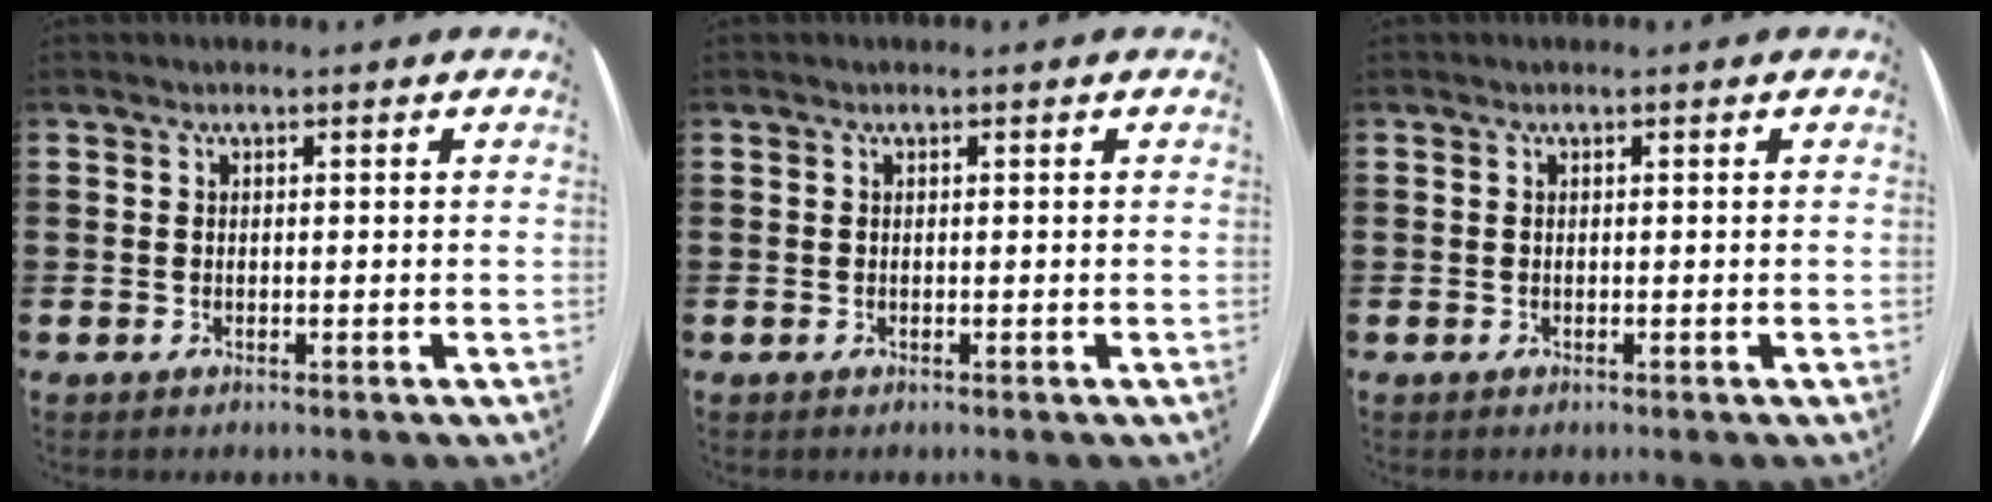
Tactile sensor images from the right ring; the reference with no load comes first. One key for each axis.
{"total": 0.0}
{"total": 0.0}